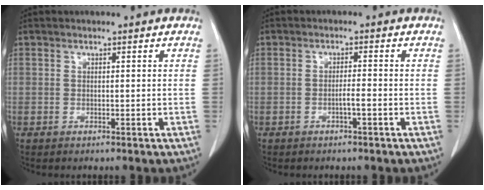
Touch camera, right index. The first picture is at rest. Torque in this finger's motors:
{"motor_torque": [0.42, -0.28, 0.18, 0.06]}